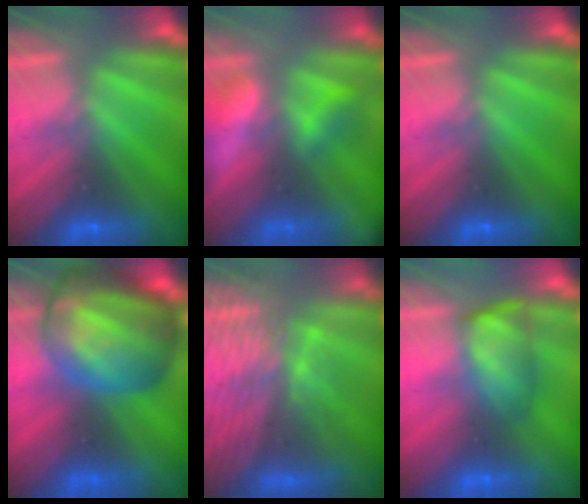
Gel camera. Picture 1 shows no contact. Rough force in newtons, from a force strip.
{"total": 5.9}
{"total": 0.0}
{"total": 8.7}
{"total": 8.0}
{"total": 4.5}